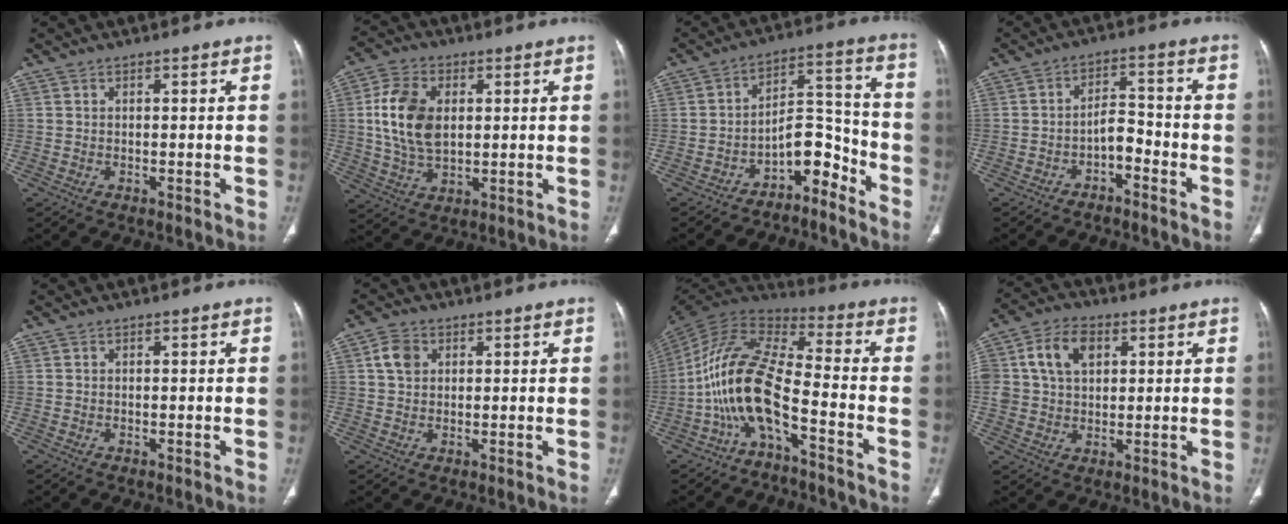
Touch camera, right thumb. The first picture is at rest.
{"total": 12.3, "force": [1.9, 7.9, 9.2], "torque": [-0.172, -0.002, 0.037]}
{"total": 8.9, "force": [-6.4, 4.3, 4.4], "torque": [-0.037, 0.101, -0.107]}
{"total": 5.0, "force": [-3.1, 2.7, 2.9], "torque": [-0.036, 0.042, -0.055]}
{"total": 0.0}
{"total": 4.4, "force": [1.4, 3.5, 2.3], "torque": [-0.034, 0.002, 0.024]}
{"total": 14.4, "force": [-6.1, 4.8, 12.1], "torque": [-0.247, 0.081, -0.125]}
{"total": 10.7, "force": [3.2, 7.8, 6.7], "torque": [-0.109, 0.003, 0.058]}